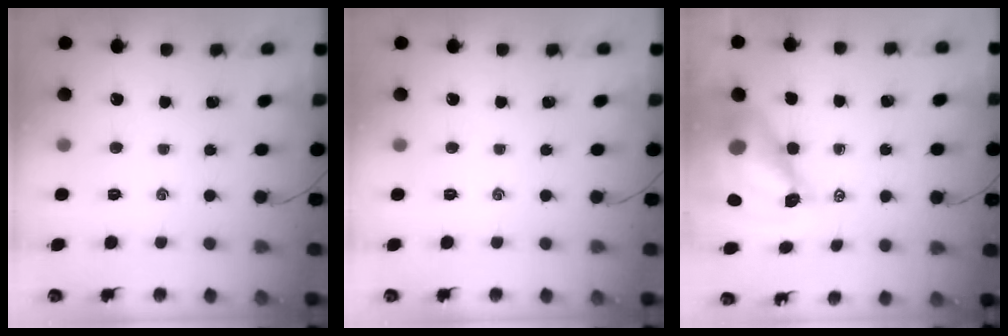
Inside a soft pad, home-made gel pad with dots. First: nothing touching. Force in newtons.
{"total": 0.0}
{"total": 13.0, "press": 12.3, "slide": 4.3}